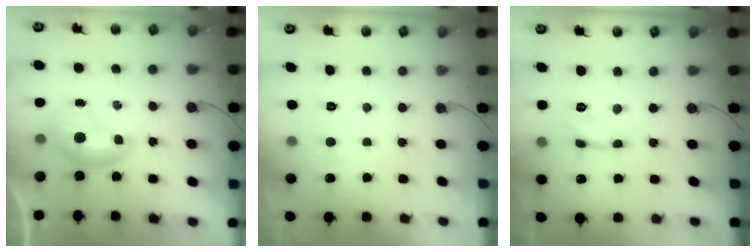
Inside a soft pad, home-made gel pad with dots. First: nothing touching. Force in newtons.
{"total": 2.6, "press": 2.5, "slide": 0.4}
{"total": 2.2, "press": 2.2, "slide": 0.4}